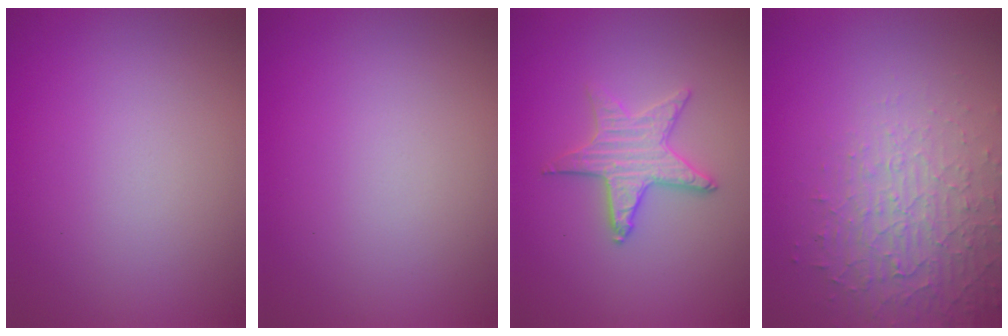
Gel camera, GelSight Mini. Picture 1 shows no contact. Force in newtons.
{"total": 0.0}
{"total": 3.1, "press": 2.9, "slide": 1.2}
{"total": 4.9, "press": 3.2, "slide": 3.6}